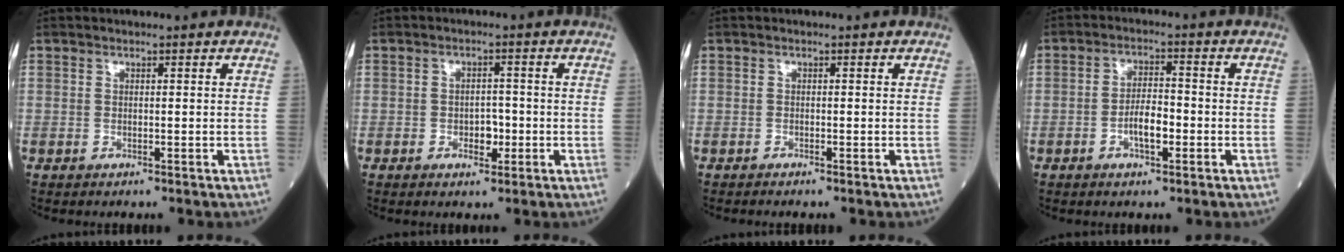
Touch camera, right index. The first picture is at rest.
{"total": 2.9, "force": [-0.9, 1.8, 2.1], "torque": [-0.025, 0.005, -0.012]}
{"total": 0.7, "force": [-0.6, 0.0, 0.2], "torque": [-0.002, 0.000, -0.012]}
{"total": 4.5, "force": [-1.5, 1.5, 4.0], "torque": [-0.073, 0.008, -0.029]}